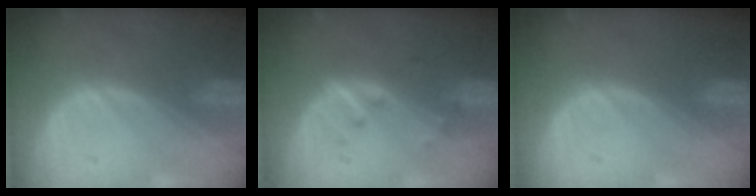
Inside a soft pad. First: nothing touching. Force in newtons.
{"total": 2.7, "press": 2.7, "slide": 0.5}
{"total": 0.0}